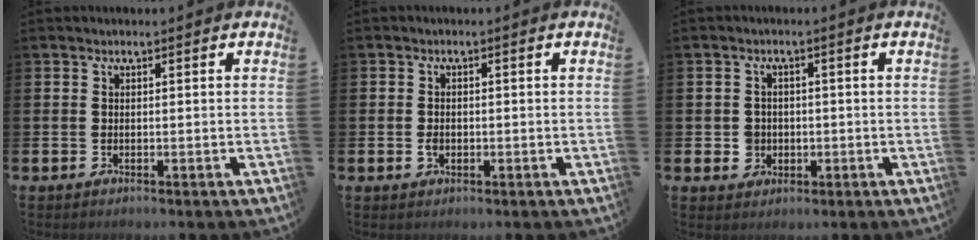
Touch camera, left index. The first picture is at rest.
{"total": 1.4, "force": [-0.4, 1.1, 0.9], "torque": [-0.017, 0.006, -0.009]}
{"total": 2.5, "force": [-0.3, 2.5, 0.5], "torque": [-0.005, 0.003, -0.013]}